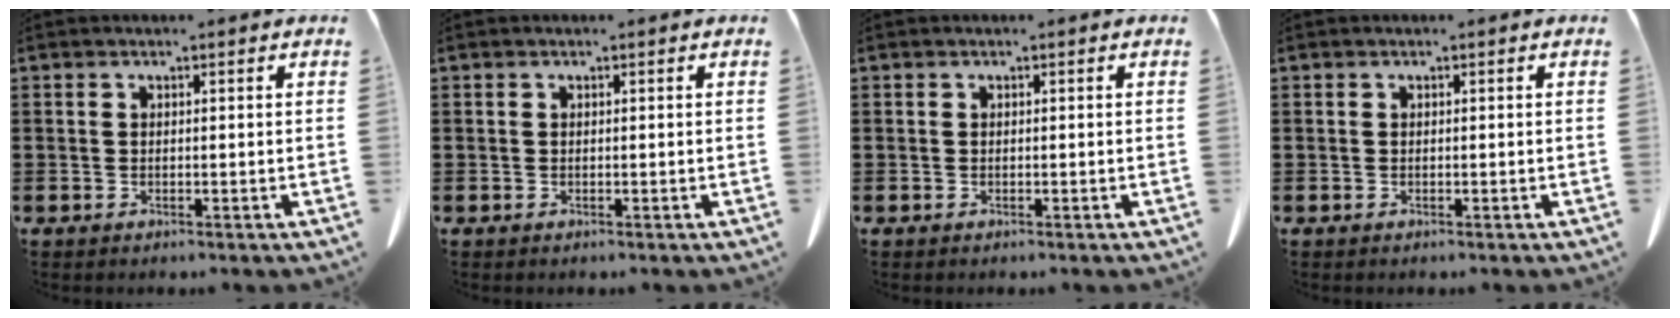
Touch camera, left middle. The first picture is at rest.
{"total": 0.0}
{"total": 0.0}
{"total": 0.0}